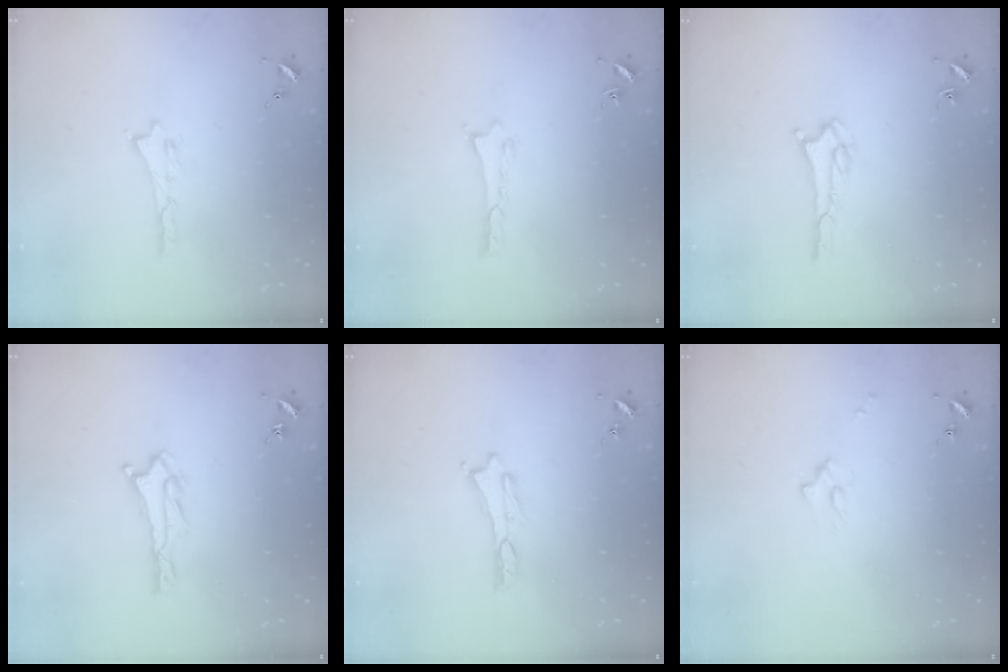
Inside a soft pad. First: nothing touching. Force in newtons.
{"total": 0.0}
{"total": 1.8, "press": 1.8, "slide": 0.2}
{"total": 0.7, "press": 0.7, "slide": 0.1}
{"total": 0.0}
{"total": 1.7, "press": 1.6, "slide": 0.2}